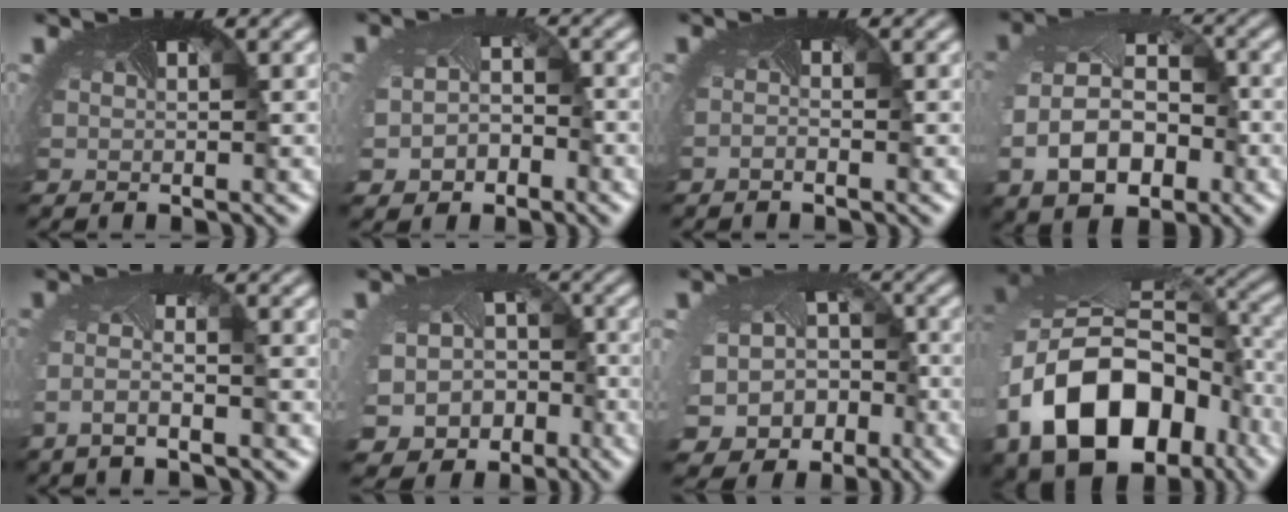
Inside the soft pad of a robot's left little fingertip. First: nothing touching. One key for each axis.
{"total": 4.5, "fx": -1.8, "fy": 3.4, "fz": 2.2, "tx": -0.059, "ty": -0.028, "tz": -0.022}
{"total": 0.9, "fx": -0.6, "fy": -0.5, "fz": -0.4, "tx": -0.007, "ty": -0.007, "tz": -0.014}
{"total": 8.3, "fx": -1.9, "fy": 5.8, "fz": 5.5, "tx": -0.130, "ty": -0.020, "tz": -0.035}
{"total": 2.5, "fx": -1.5, "fy": 0.2, "fz": 2.0, "tx": -0.061, "ty": -0.004, "tz": -0.036}
{"total": 12.0, "fx": -6.6, "fy": 9.5, "fz": 3.3, "tx": -0.080, "ty": -0.069, "tz": -0.083}
{"total": 11.6, "fx": -6.4, "fy": 9.1, "fz": 3.4, "tx": -0.077, "ty": -0.066, "tz": -0.079}
{"total": 16.4, "fx": -5.4, "fy": 11.6, "fz": 10.3, "tx": -0.226, "ty": -0.043, "tz": -0.073}